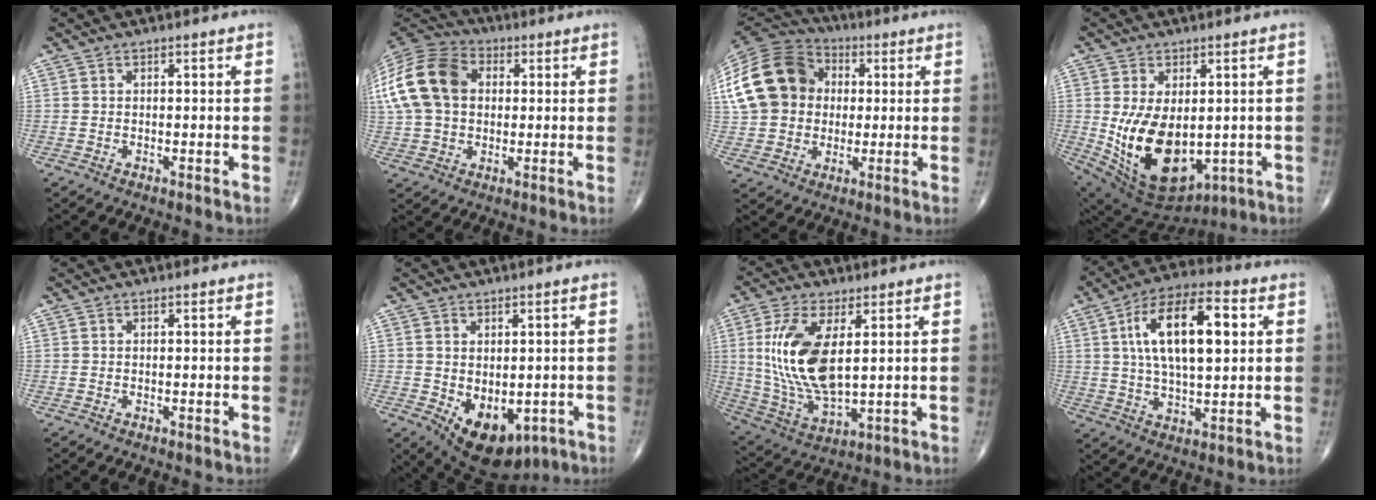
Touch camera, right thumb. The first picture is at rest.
{"total": 19.6, "force": [3.2, 14.1, 13.2], "torque": [-0.282, 0.031, 0.055]}
{"total": 19.6, "force": [2.9, 15.9, 11.2], "torque": [-0.216, 0.031, 0.051]}
{"total": 17.1, "force": [-1.2, 10.3, 13.5], "torque": [-0.231, -0.018, 0.015]}
{"total": 0.0}
{"total": 11.7, "force": [-3.6, 7.2, 8.5], "torque": [-0.107, -0.004, -0.030]}
{"total": 16.2, "force": [3.2, 7.3, 14.1], "torque": [-0.288, -0.020, 0.074]}
{"total": 17.1, "force": [4.0, 7.4, 14.9], "torque": [-0.247, 0.008, 0.067]}